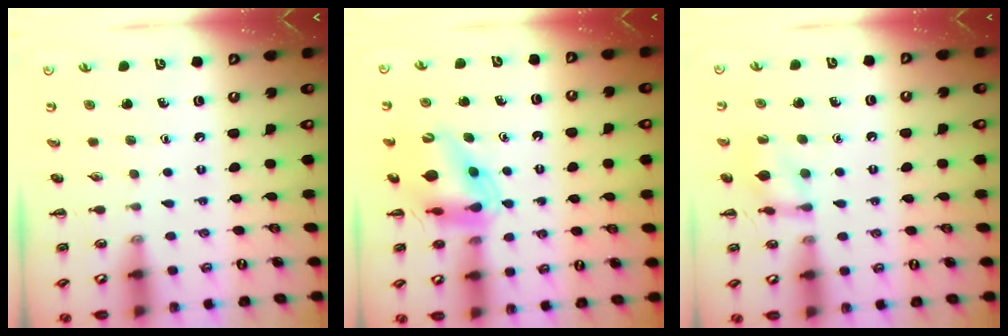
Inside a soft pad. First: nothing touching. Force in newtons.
{"total": 11.7, "press": 11.2, "slide": 3.4}
{"total": 11.4, "press": 11.3, "slide": 1.5}